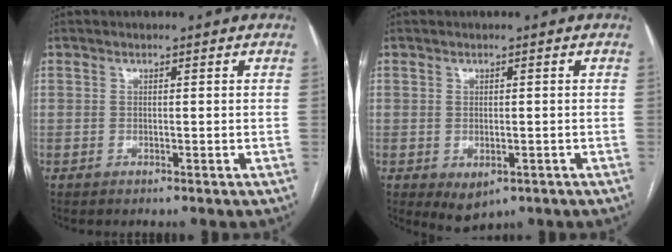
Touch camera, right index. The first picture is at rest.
{"total": 3.4, "force": [-1.3, 2.2, 2.3], "torque": [-0.033, -0.005, -0.004]}